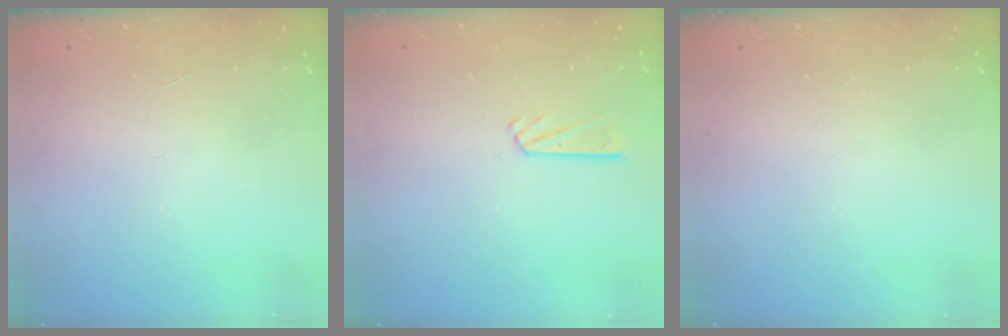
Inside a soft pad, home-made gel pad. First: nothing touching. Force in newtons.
{"total": 4.4, "press": 4.4, "slide": 0.1}
{"total": 0.0}